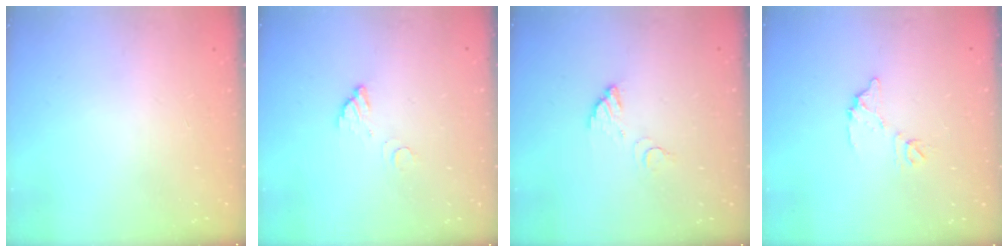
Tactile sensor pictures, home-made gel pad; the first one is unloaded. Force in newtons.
{"total": 3.5, "press": 3.5, "slide": 0.2}
{"total": 4.0, "press": 4.0, "slide": 0.2}
{"total": 8.1, "press": 8.1, "slide": 0.5}